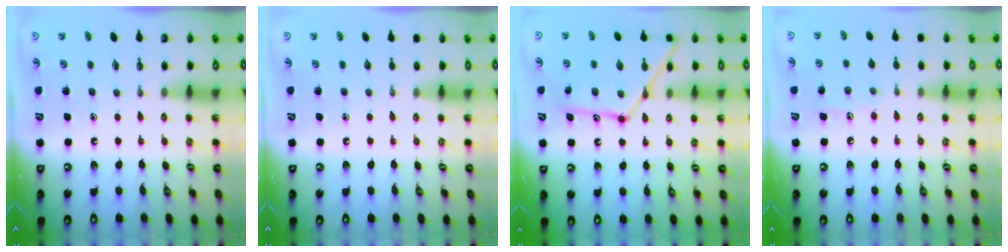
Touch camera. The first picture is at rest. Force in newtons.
{"total": 0.0}
{"total": 15.7, "press": 15.6, "slide": 1.4}
{"total": 7.6, "press": 7.5, "slide": 0.6}